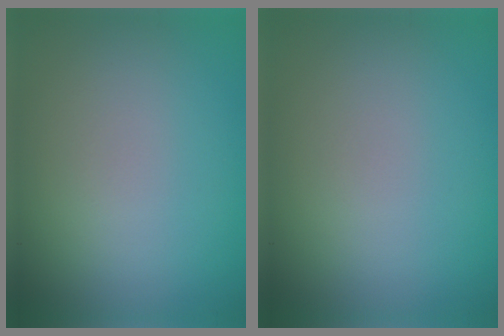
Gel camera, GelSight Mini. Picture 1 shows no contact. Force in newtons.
{"total": 0.0}